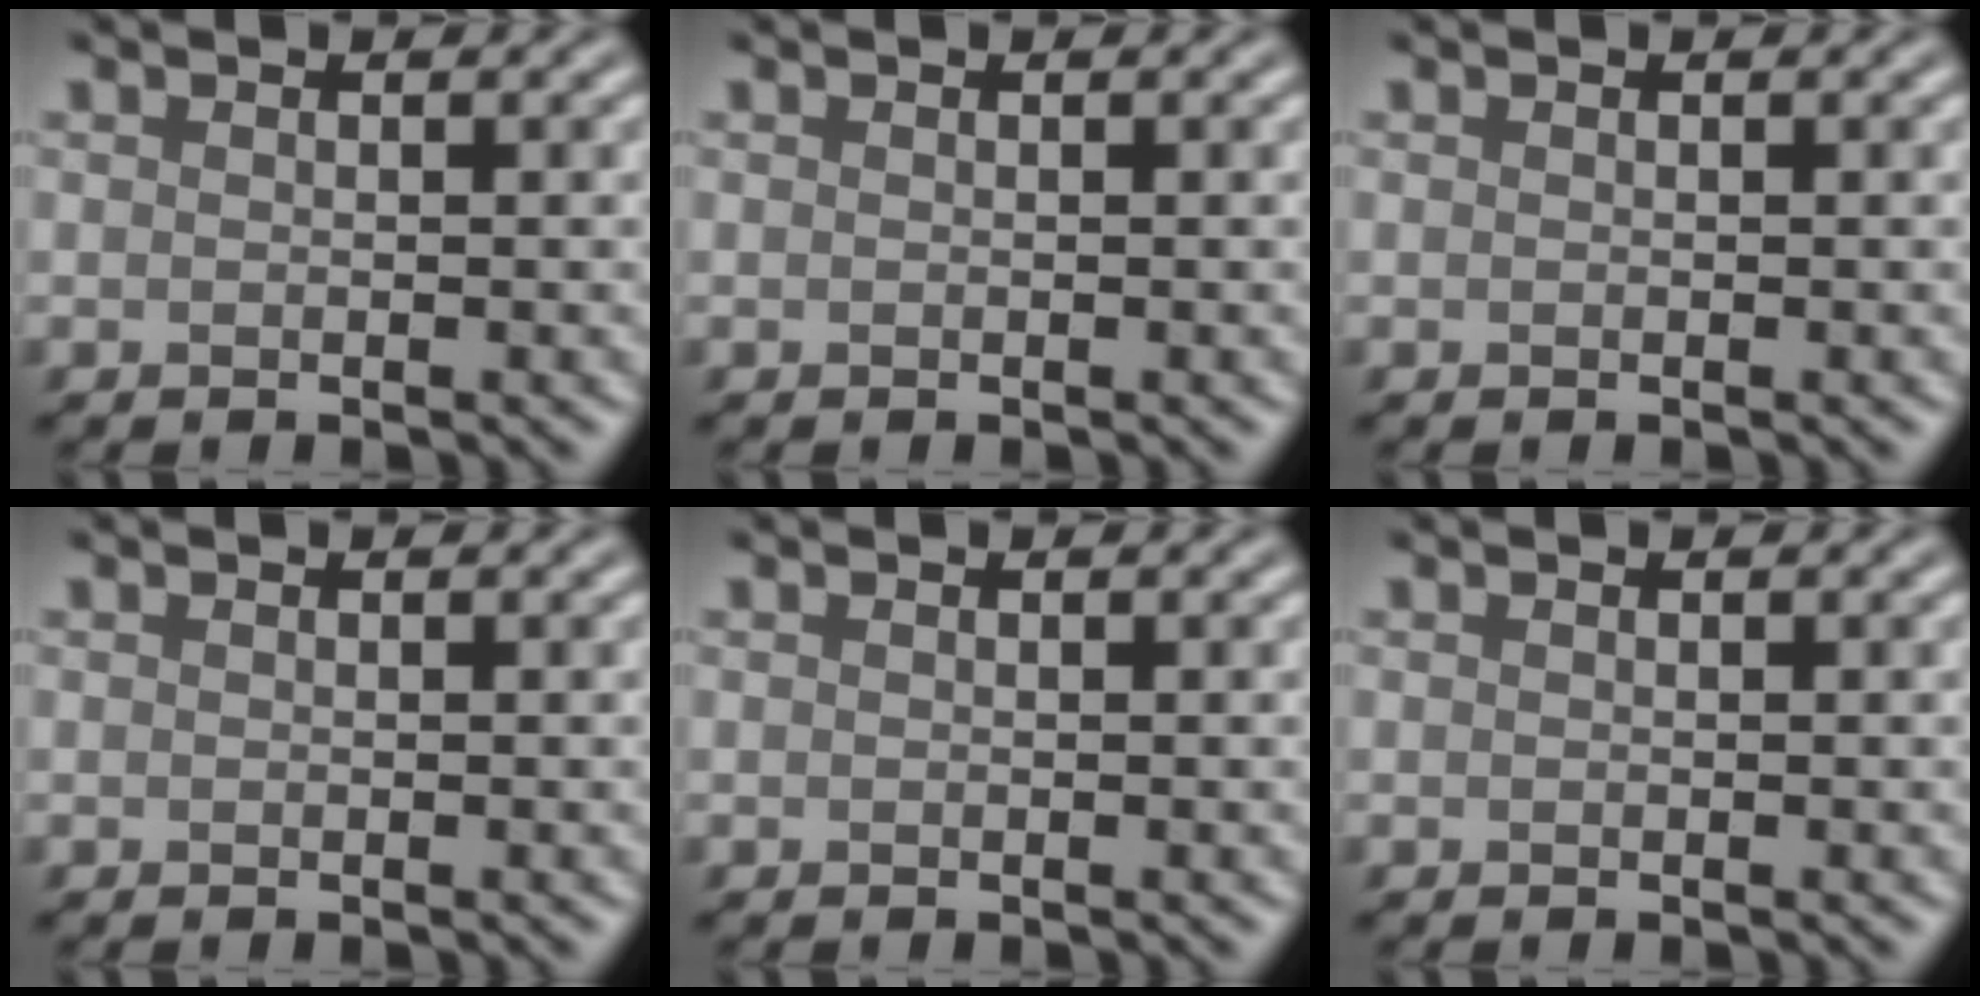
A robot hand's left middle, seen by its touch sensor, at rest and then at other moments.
{"total": 0.0}
{"total": 0.0}
{"total": 0.0}
{"total": 0.0}
{"total": 0.0}